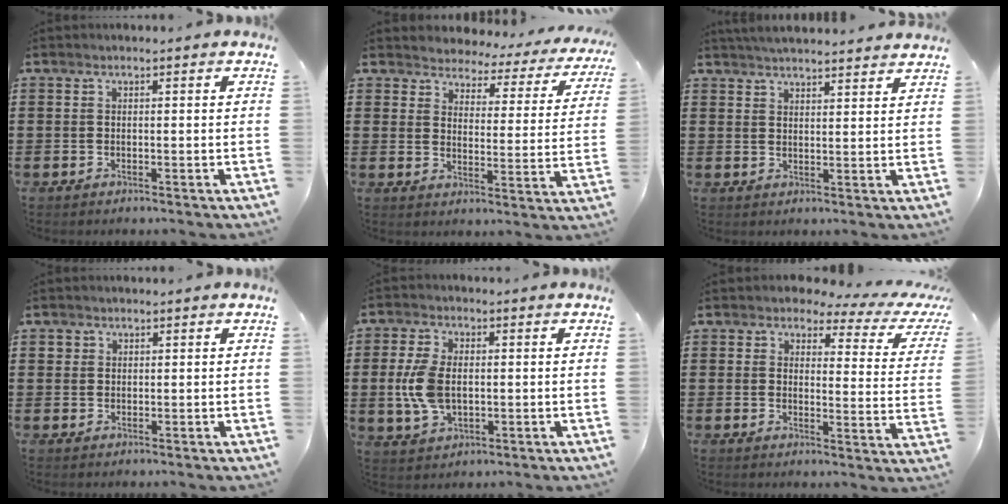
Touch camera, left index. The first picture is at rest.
{"total": 3.0, "force": [2.9, 0.7, -0.2], "torque": [-0.020, -0.025, 0.044]}
{"total": 3.6, "force": [3.6, -0.4, 0.4], "torque": [-0.018, -0.013, 0.066]}
{"total": 1.1, "force": [0.5, 0.9, 0.2], "torque": [-0.006, 0.004, 0.010]}
{"total": 7.2, "force": [-0.1, 4.3, 5.9], "torque": [-0.145, 0.000, -0.008]}
{"total": 3.3, "force": [2.3, 1.1, 2.0], "torque": [-0.048, -0.013, 0.033]}